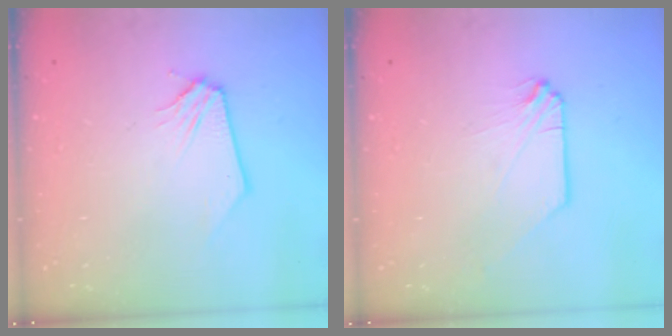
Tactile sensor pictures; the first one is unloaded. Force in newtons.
{"total": 0.0}